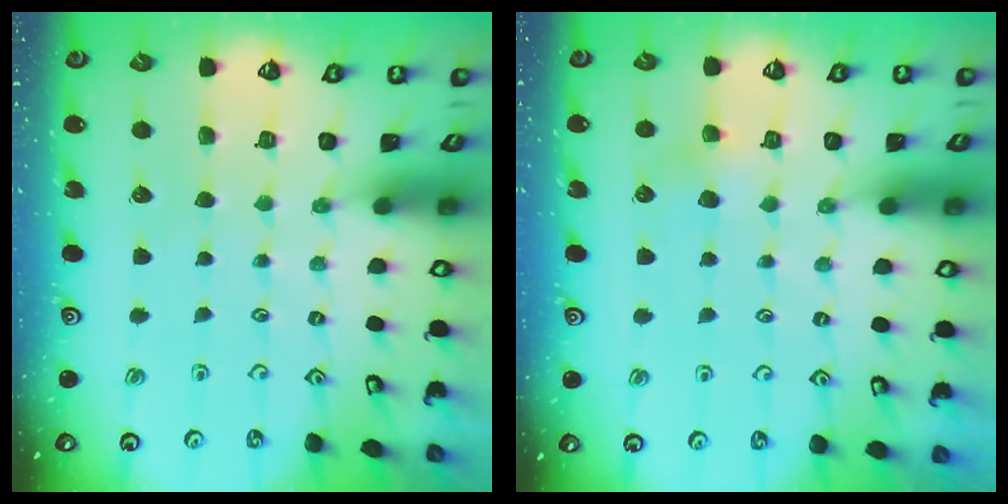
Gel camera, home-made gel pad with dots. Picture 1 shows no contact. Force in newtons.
{"total": 4.0, "press": 3.9, "slide": 0.8}